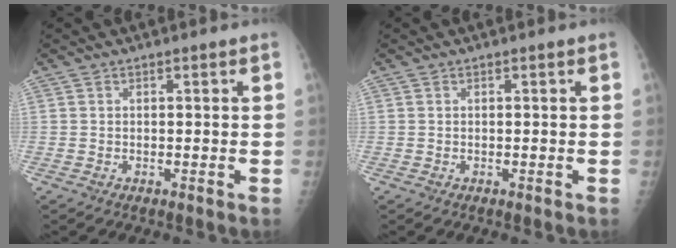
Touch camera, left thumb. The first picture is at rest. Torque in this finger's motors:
{"motor_torque": [0.00, 0.00, -0.01, -0.01, 0.00]}